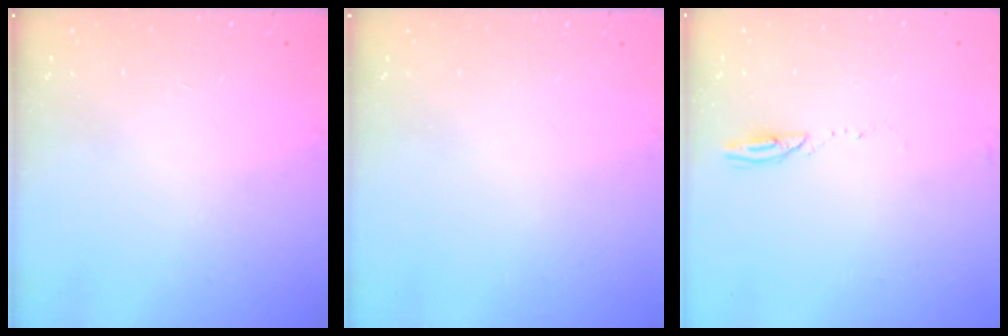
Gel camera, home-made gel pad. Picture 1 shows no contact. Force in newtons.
{"total": 0.0}
{"total": 3.3, "press": 3.3, "slide": 0.4}